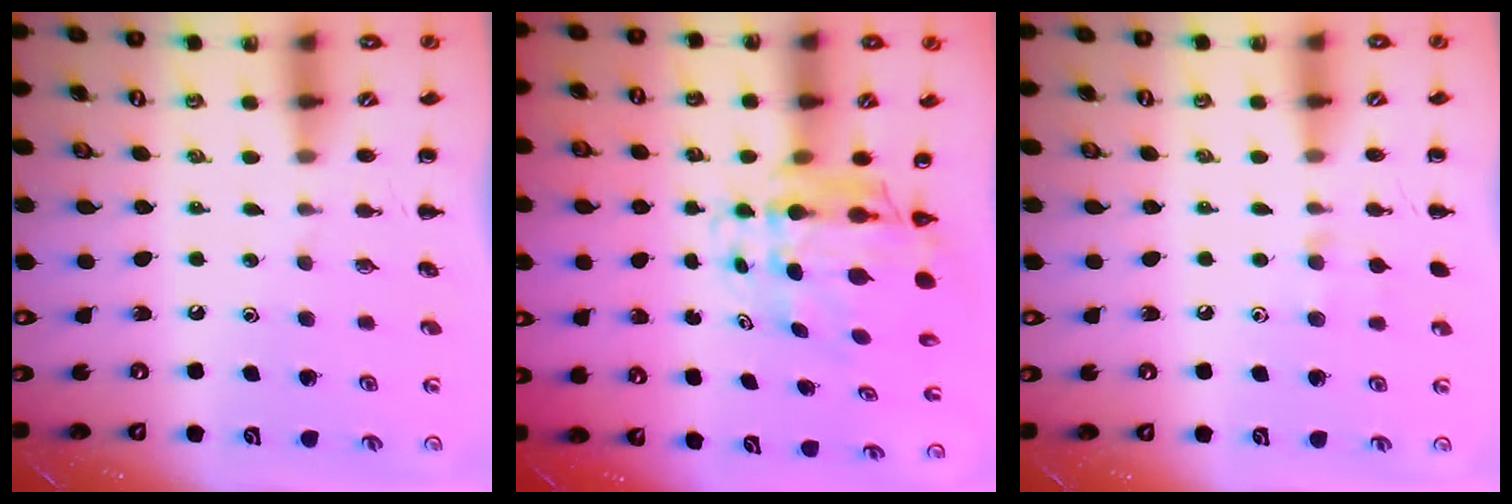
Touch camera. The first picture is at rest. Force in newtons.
{"total": 7.2, "press": 6.9, "slide": 2.0}
{"total": 6.5, "press": 6.2, "slide": 1.8}